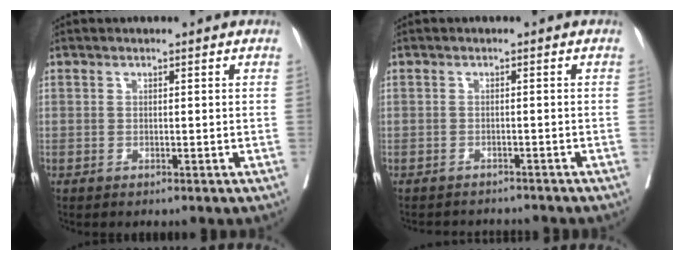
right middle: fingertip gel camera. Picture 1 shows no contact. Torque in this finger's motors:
{"motor_torque": [0.09, -0.17, -0.05, -0.02]}